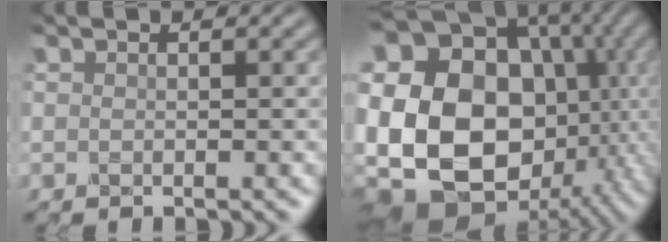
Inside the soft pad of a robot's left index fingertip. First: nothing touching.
{"total": 23.4, "force": [-0.8, 18.4, 14.4], "torque": [-0.292, -0.002, -0.027]}